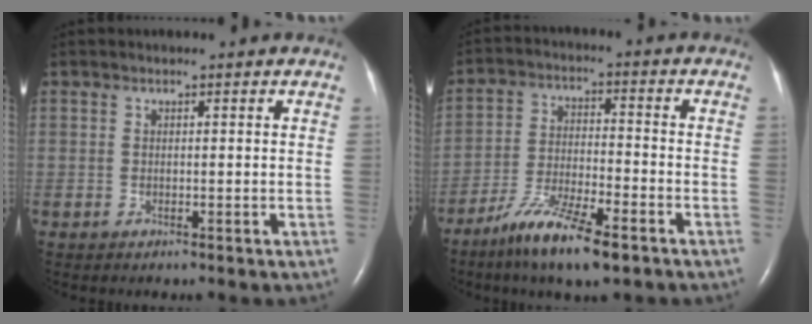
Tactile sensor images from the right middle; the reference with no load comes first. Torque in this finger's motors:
{"motor_torque": [1.09, -1.05, 0.18, 0.10]}